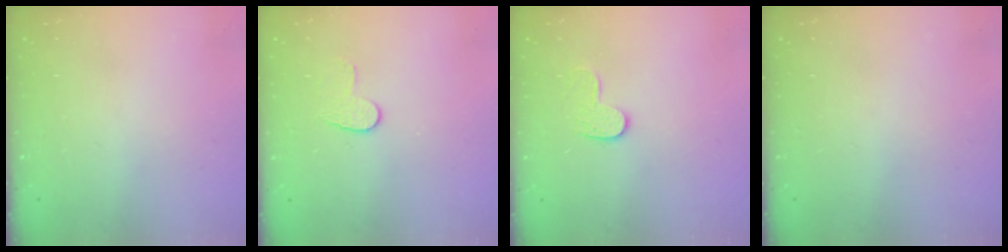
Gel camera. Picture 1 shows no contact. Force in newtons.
{"total": 6.1, "press": 6.1, "slide": 0.5}
{"total": 7.3, "press": 7.3, "slide": 0.2}
{"total": 0.0}